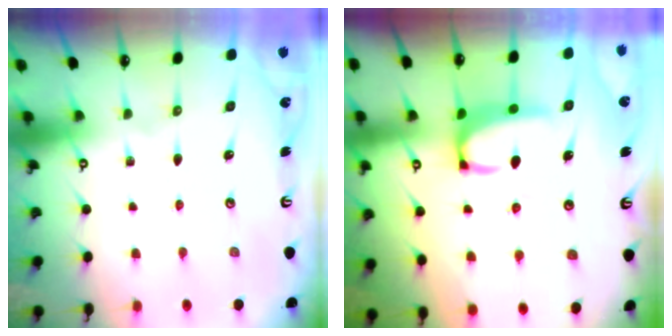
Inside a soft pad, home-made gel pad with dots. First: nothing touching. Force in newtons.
{"total": 2.5, "press": 2.4, "slide": 0.8}